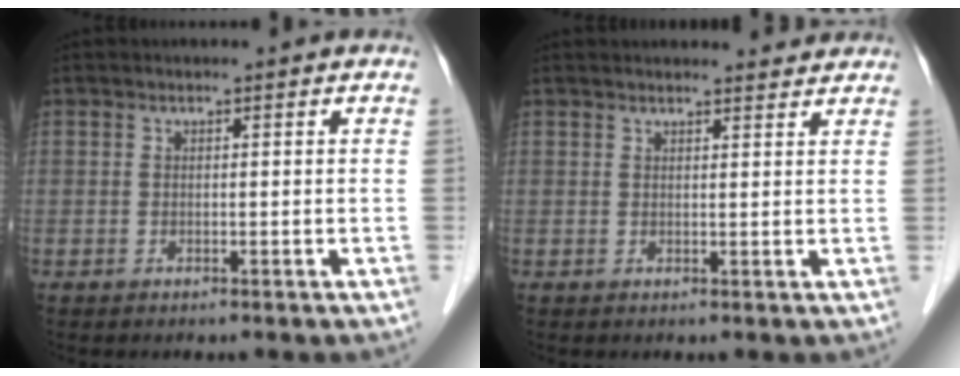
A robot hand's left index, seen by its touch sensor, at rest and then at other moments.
{"total": 6.6, "force": [6.3, 1.0, 1.3], "torque": [-0.008, 0.016, 0.065]}